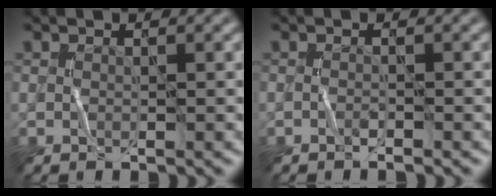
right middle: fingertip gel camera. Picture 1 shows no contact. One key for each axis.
{"total": 0.7, "fx": -0.6, "fy": 0.1, "fz": 0.4, "tx": -0.002, "ty": 0.010, "tz": -0.014}